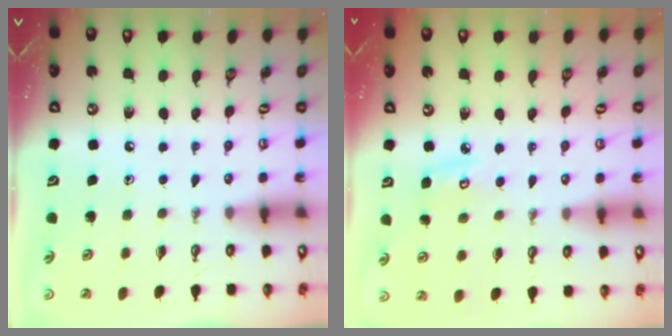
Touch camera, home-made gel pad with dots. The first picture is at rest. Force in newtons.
{"total": 4.8, "press": 4.8, "slide": 0.4}